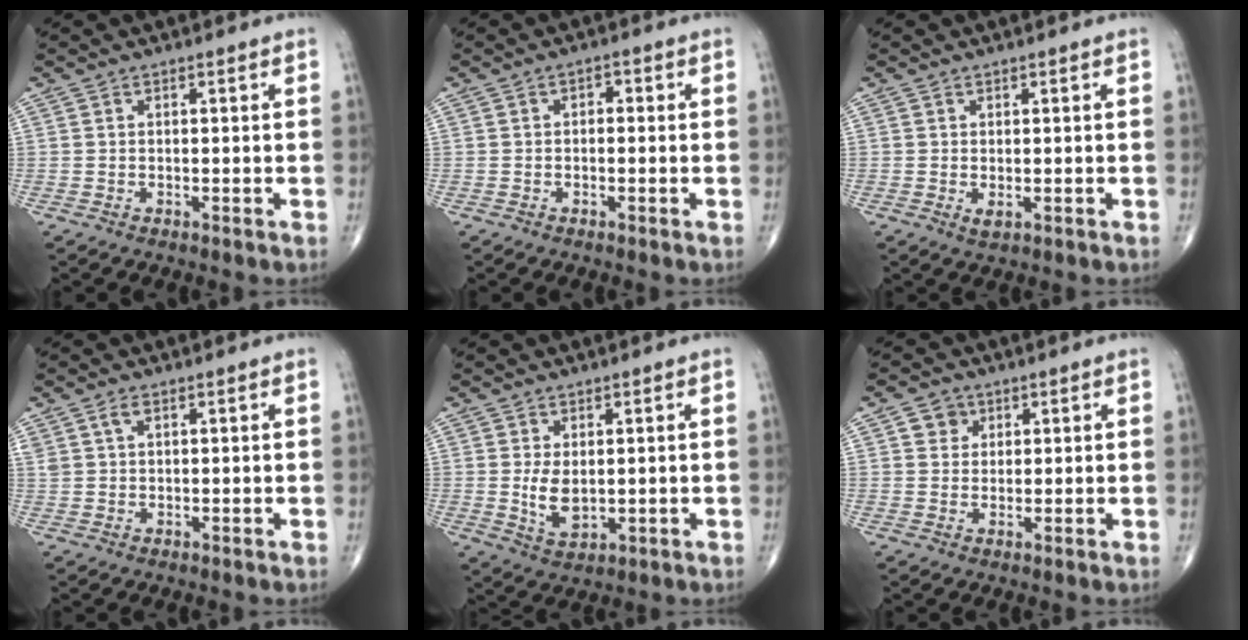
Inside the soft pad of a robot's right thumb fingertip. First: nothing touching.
{"total": 1.6, "force": [0.0, 1.1, 1.2], "torque": [-0.008, 0.007, -0.006]}
{"total": 1.2, "force": [-0.1, 0.6, 1.0], "torque": [-0.016, -0.004, 0.001]}
{"total": 2.3, "force": [1.2, 1.3, 1.5], "torque": [-0.033, 0.005, 0.029]}
{"total": 5.2, "force": [0.3, 3.0, 4.2], "torque": [-0.070, -0.016, 0.018]}
{"total": 3.4, "force": [1.5, 2.9, 1.0], "torque": [0.001, -0.005, 0.020]}